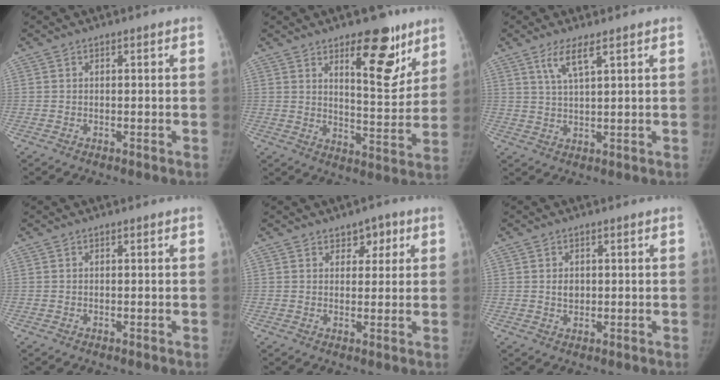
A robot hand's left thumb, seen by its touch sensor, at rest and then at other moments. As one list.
[{"total": 13.7, "force": [8.1, 5.4, 9.7], "torque": [-0.090, -0.053, 0.118]}, {"total": 4.6, "force": [2.7, 0.6, 3.6], "torque": [-0.076, -0.012, 0.060]}, {"total": 0.0}, {"total": 4.0, "force": [2.1, 2.8, 1.9], "torque": [0.007, -0.007, 0.027]}, {"total": 2.3, "force": [0.3, 1.8, 1.4], "torque": [-0.013, -0.001, 0.007]}]